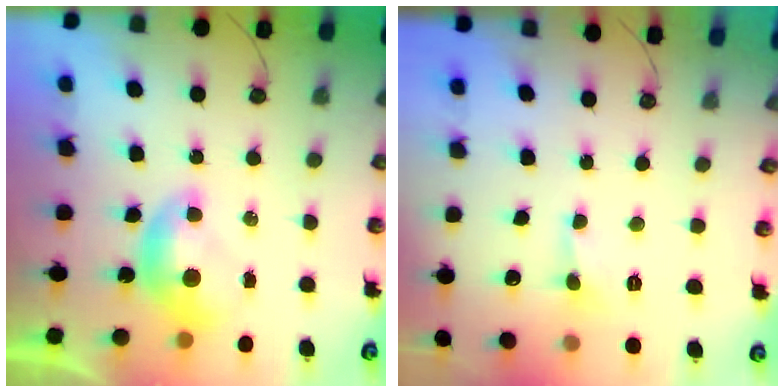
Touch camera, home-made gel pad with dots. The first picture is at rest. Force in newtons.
{"total": 1.3, "press": 1.2, "slide": 0.5}